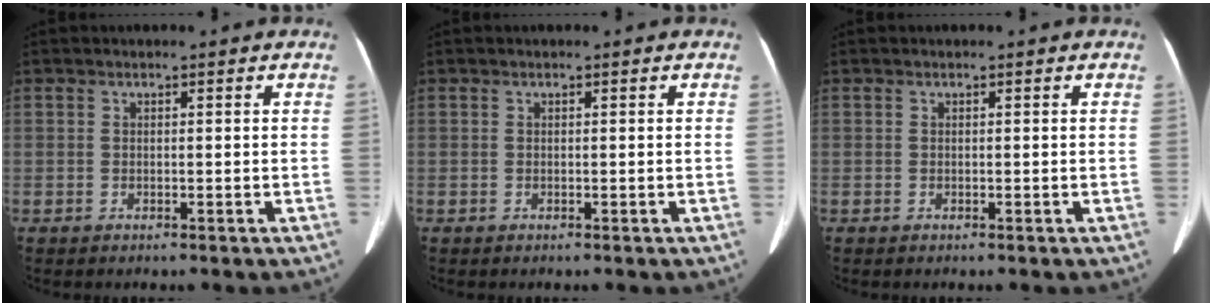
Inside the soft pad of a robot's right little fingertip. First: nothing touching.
{"total": 0.0}
{"total": 0.0}